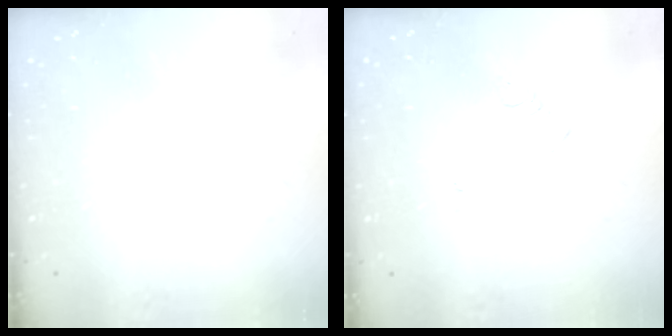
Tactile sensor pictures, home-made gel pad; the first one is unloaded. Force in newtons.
{"total": 3.9, "press": 3.9, "slide": 0.5}